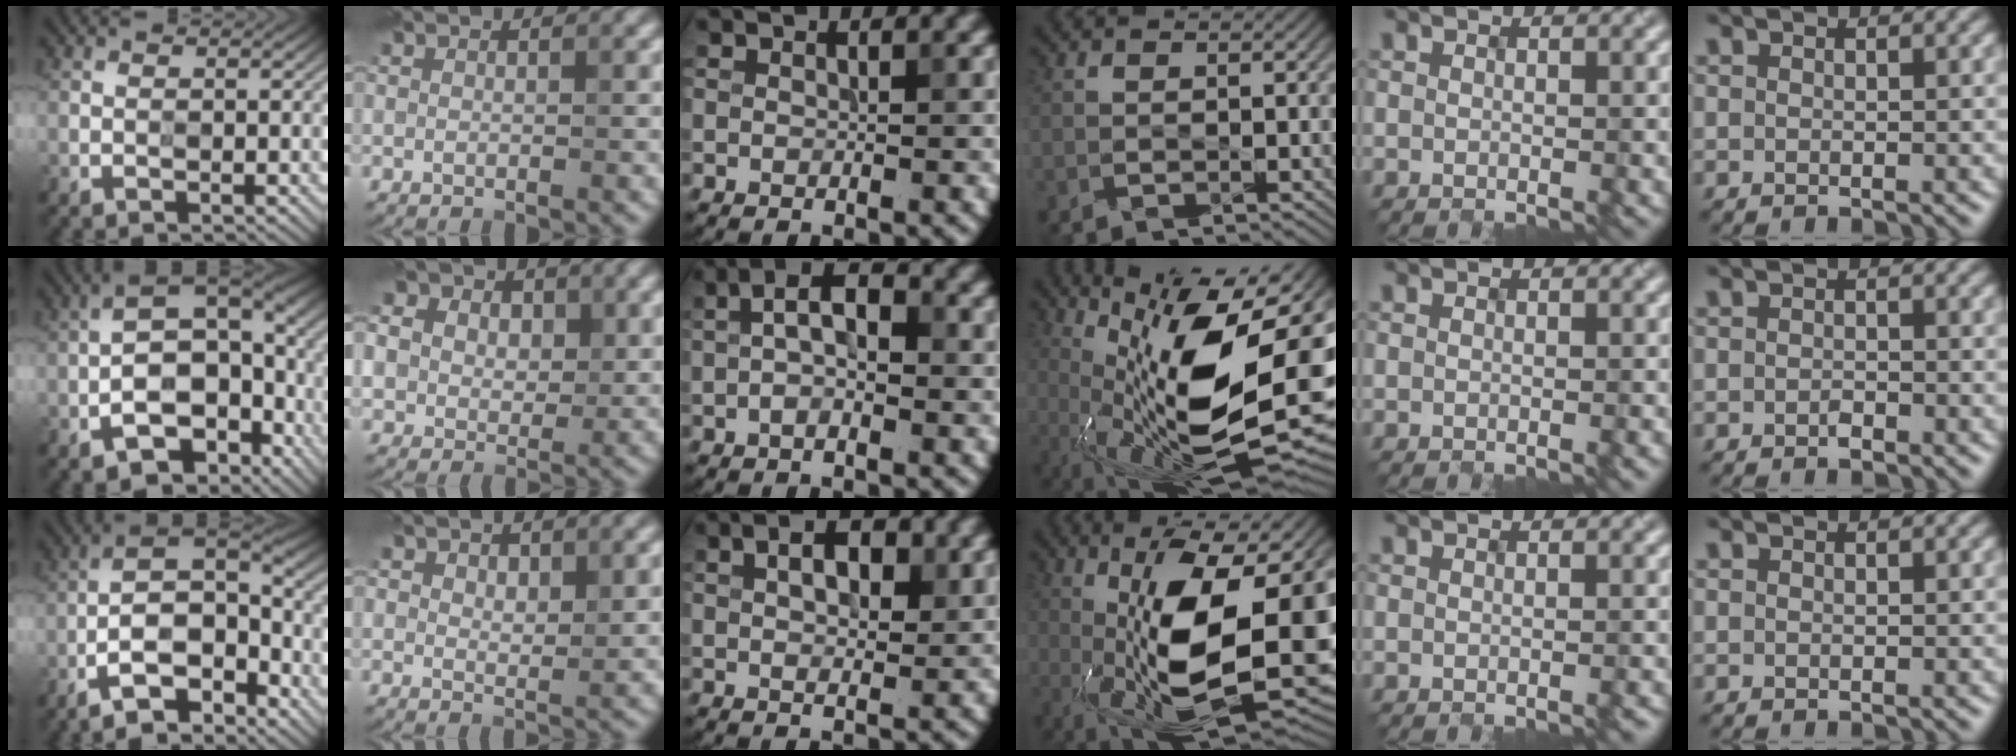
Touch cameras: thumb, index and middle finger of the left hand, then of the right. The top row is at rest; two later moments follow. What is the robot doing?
{"motion": "wipe", "object": "glasses"}